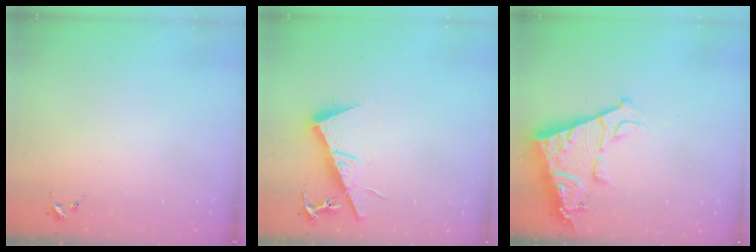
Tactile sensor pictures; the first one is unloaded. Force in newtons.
{"total": 12.5, "press": 12.5, "slide": 0.5}
{"total": 13.0, "press": 12.9, "slide": 1.3}